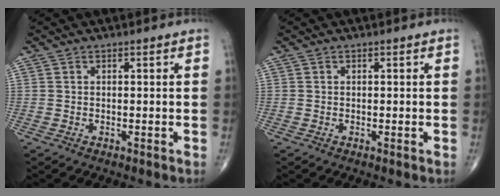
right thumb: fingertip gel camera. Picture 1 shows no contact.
{"total": 0.0}